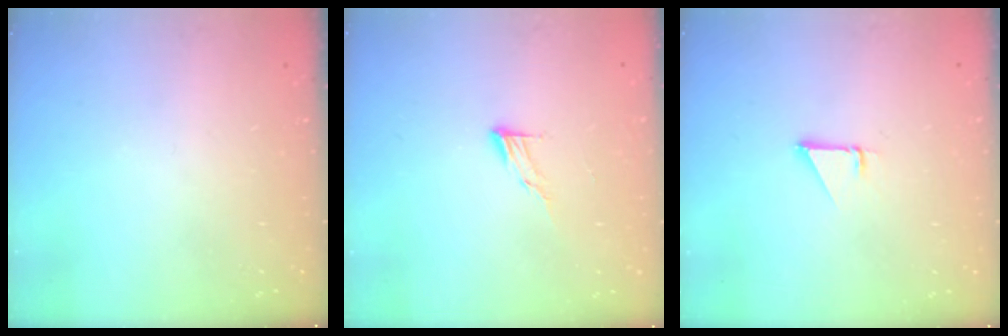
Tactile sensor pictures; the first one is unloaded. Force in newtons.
{"total": 6.0, "press": 5.9, "slide": 0.5}
{"total": 1.0, "press": 1.0, "slide": 0.1}